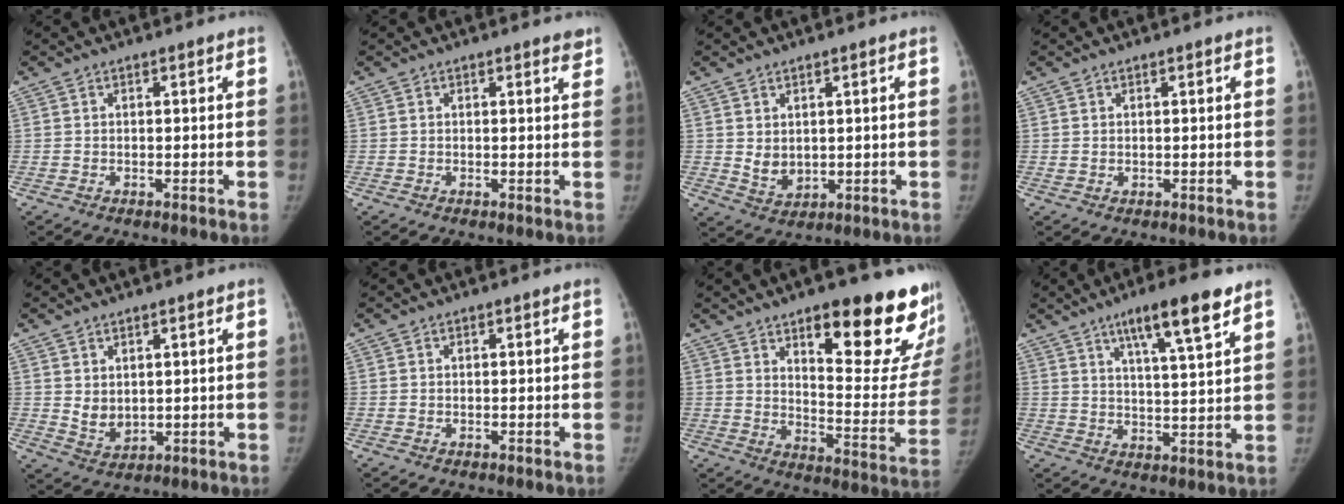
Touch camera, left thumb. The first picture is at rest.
{"total": 1.5, "force": [1.2, 0.4, 0.8], "torque": [-0.003, -0.006, 0.014]}
{"total": 4.4, "force": [1.2, 3.2, 2.7], "torque": [-0.036, -0.018, 0.035]}
{"total": 1.1, "force": [0.7, 0.5, 0.5], "torque": [-0.005, -0.004, 0.012]}
{"total": 4.5, "force": [1.6, 3.1, 2.9], "torque": [-0.038, -0.020, 0.042]}
{"total": 0.0}
{"total": 24.8, "force": [14.4, 7.3, 18.9], "torque": [-0.203, -0.089, 0.204]}
{"total": 12.0, "force": [7.3, 1.8, 9.3], "torque": [-0.142, -0.031, 0.117]}